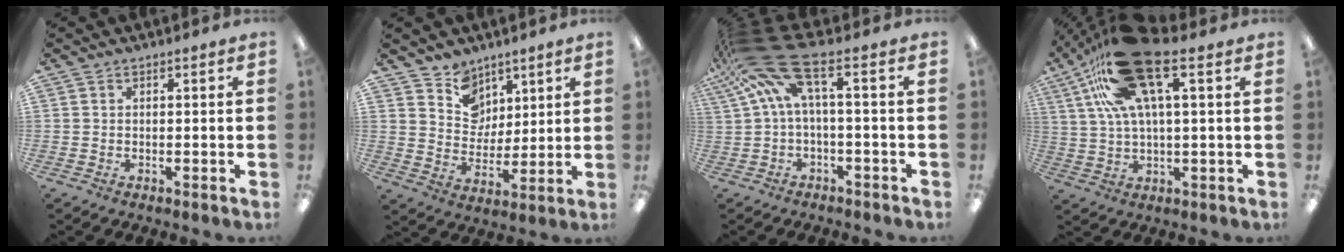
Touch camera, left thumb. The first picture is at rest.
{"total": 8.9, "force": [6.3, 6.3, 0.4], "torque": [-0.018, -0.049, 0.120]}
{"total": 12.3, "force": [3.7, 3.2, 11.2], "torque": [-0.234, -0.022, 0.054]}
{"total": 20.6, "force": [10.2, 7.2, 16.3], "torque": [-0.315, -0.016, 0.175]}